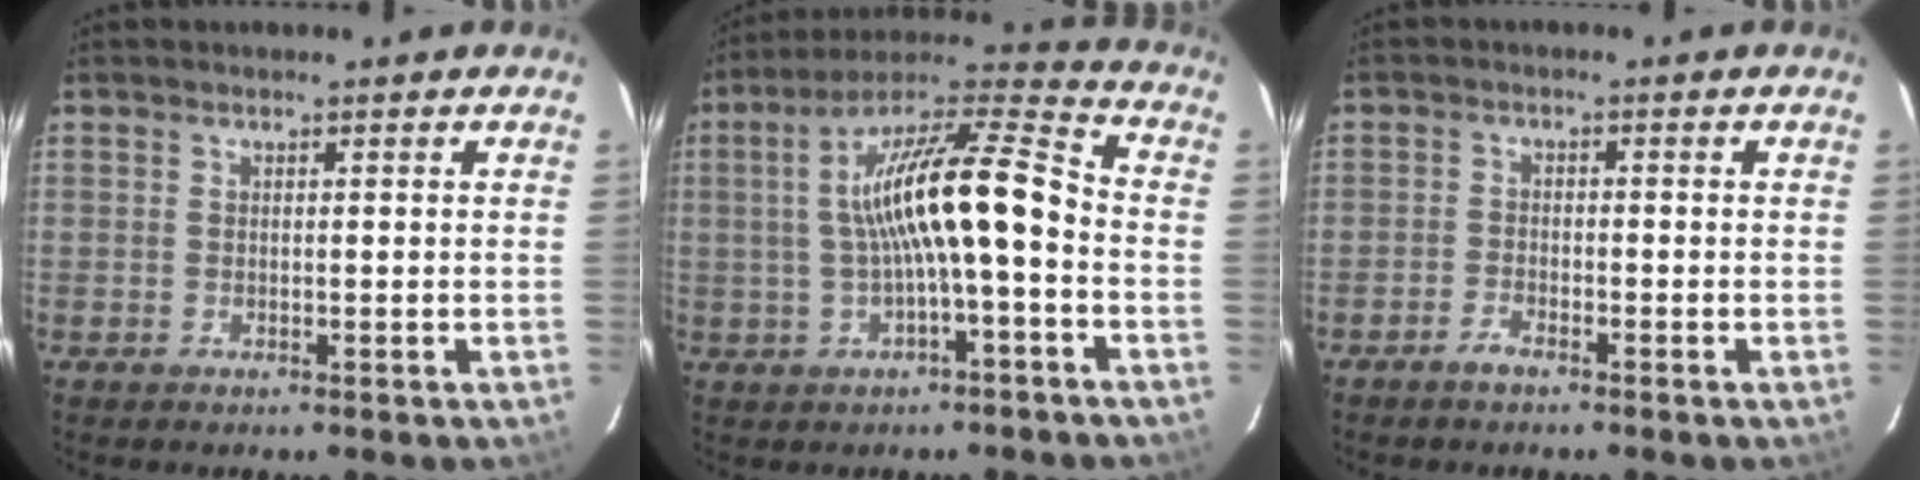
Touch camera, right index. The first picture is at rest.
{"total": 15.3, "force": [-1.4, 2.6, 15.0], "torque": [-0.261, 0.028, -0.023]}
{"total": 2.2, "force": [-1.9, 0.7, 0.9], "torque": [-0.029, 0.005, -0.039]}